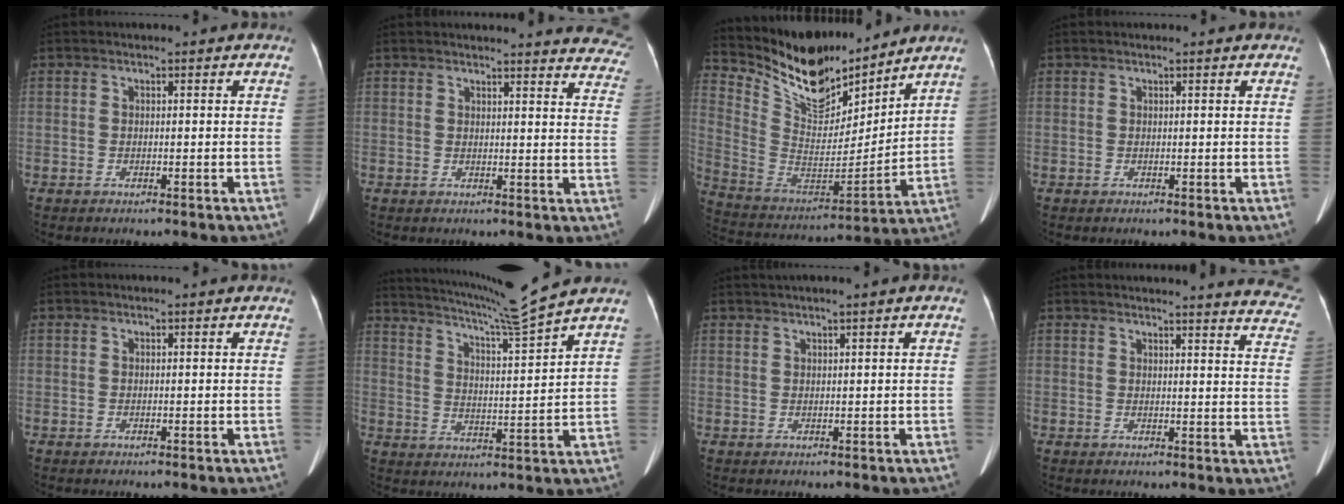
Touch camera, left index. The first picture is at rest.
{"total": 19.5, "force": [18.8, 2.7, 4.5], "torque": [-0.033, -0.086, 0.184]}
{"total": 15.7, "force": [14.0, 4.3, 5.8], "torque": [-0.122, -0.013, 0.271]}
{"total": 1.7, "force": [1.6, 0.3, 0.7], "torque": [-0.014, 0.018, 0.017]}
{"total": 0.0}
{"total": 11.4, "force": [10.2, -3.1, 4.1], "torque": [-0.084, -0.035, 0.168]}
{"total": 2.0, "force": [1.2, -0.4, 1.6], "torque": [-0.038, 0.013, 0.031]}
{"total": 17.8, "force": [17.2, 1.6, 4.0], "torque": [-0.024, -0.089, 0.165]}